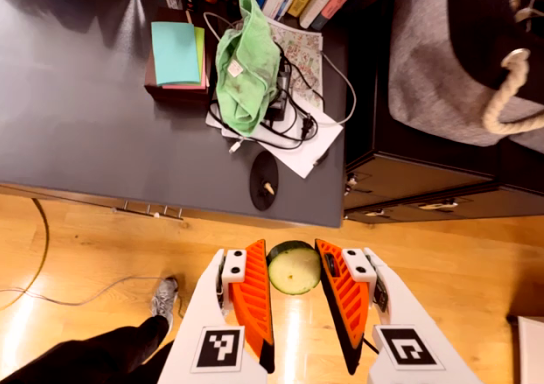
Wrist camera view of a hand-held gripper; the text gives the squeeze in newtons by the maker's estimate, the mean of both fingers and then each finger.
{"total": 6.6, "left": 7.4, "right": 5.8}